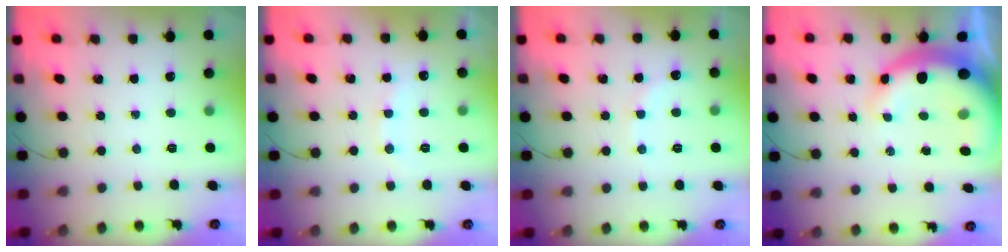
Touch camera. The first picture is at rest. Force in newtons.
{"total": 7.2, "press": 7.1, "slide": 1.3}
{"total": 5.8, "press": 5.6, "slide": 1.3}
{"total": 14.0, "press": 13.7, "slide": 2.9}